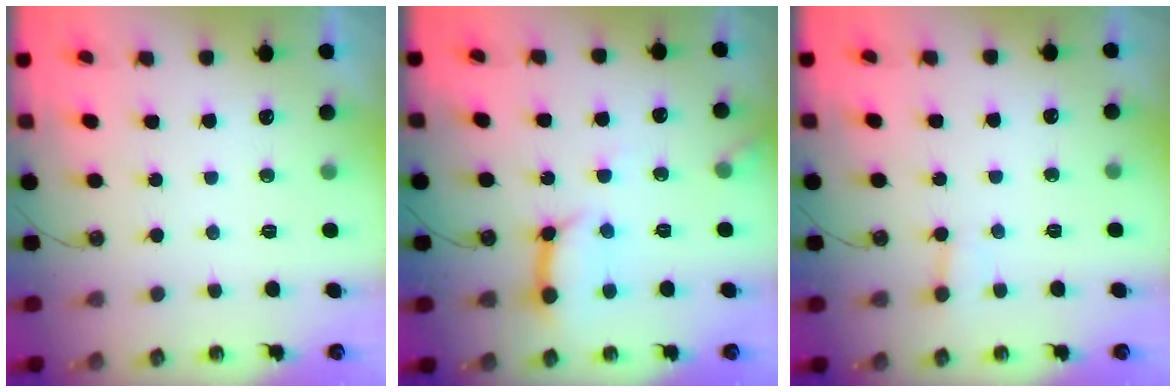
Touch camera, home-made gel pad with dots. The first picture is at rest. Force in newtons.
{"total": 12.8, "press": 12.7, "slide": 1.4}
{"total": 2.7, "press": 2.7, "slide": 0.2}